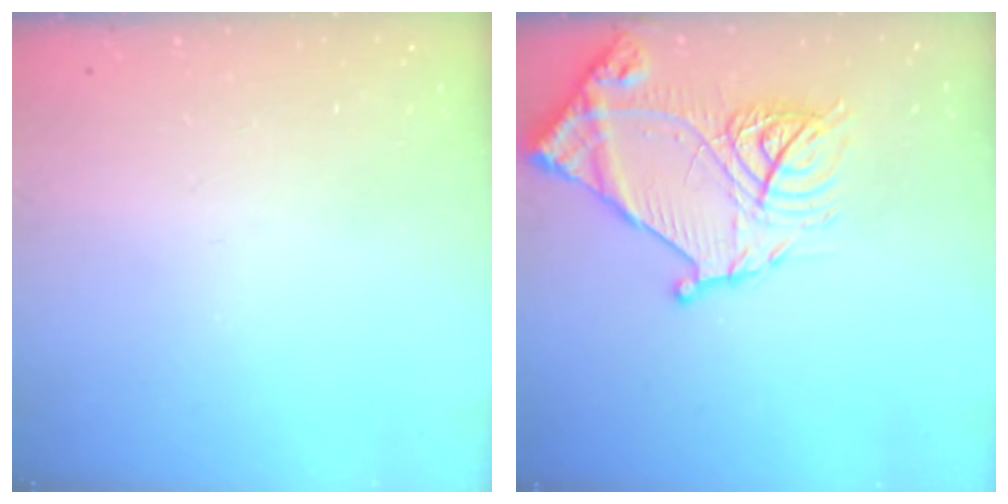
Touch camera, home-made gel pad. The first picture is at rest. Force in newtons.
{"total": 18.7, "press": 18.6, "slide": 1.8}